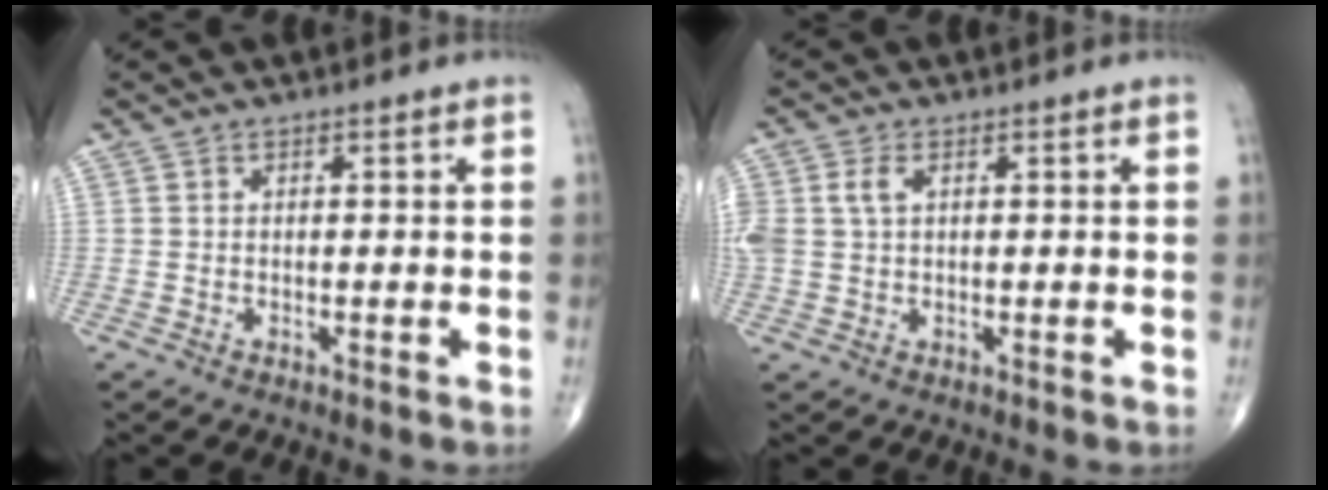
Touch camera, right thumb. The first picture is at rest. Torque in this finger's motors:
{"motor_torque": [0.04, -0.06, 0.51, 0.38, 0.03]}